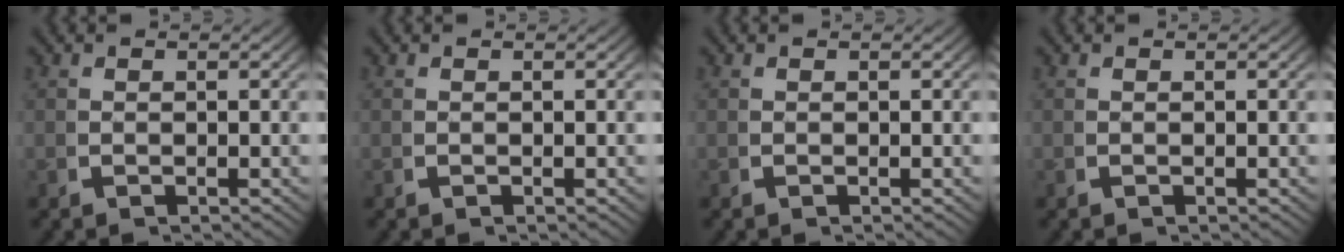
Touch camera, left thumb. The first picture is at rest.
{"total": 0.0}
{"total": 0.0}
{"total": 0.0}